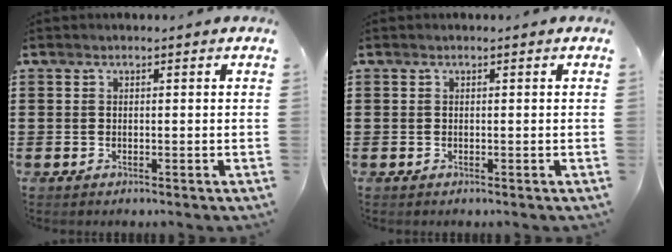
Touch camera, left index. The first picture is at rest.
{"total": 0.0}